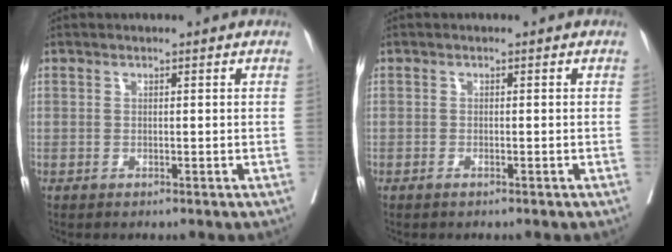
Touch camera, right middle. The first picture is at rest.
{"total": 0.7, "force": [-0.5, 0.1, 0.5], "torque": [-0.012, -0.001, -0.007]}